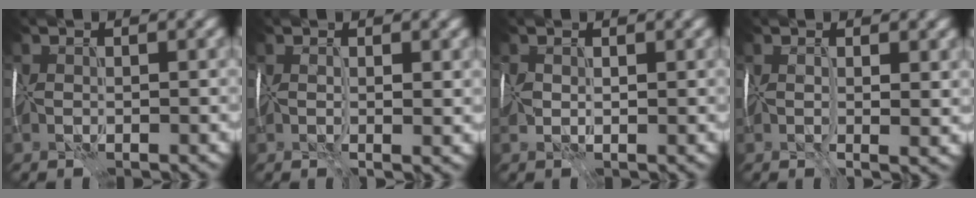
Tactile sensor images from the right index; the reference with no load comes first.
{"total": 2.4, "force": [0.3, 0.9, 2.2], "torque": [-0.031, -0.008, 0.008]}
{"total": 1.2, "force": [0.2, 0.8, 0.9], "torque": [-0.029, -0.001, 0.004]}
{"total": 3.7, "force": [0.3, 1.5, 3.3], "torque": [-0.048, -0.011, 0.011]}